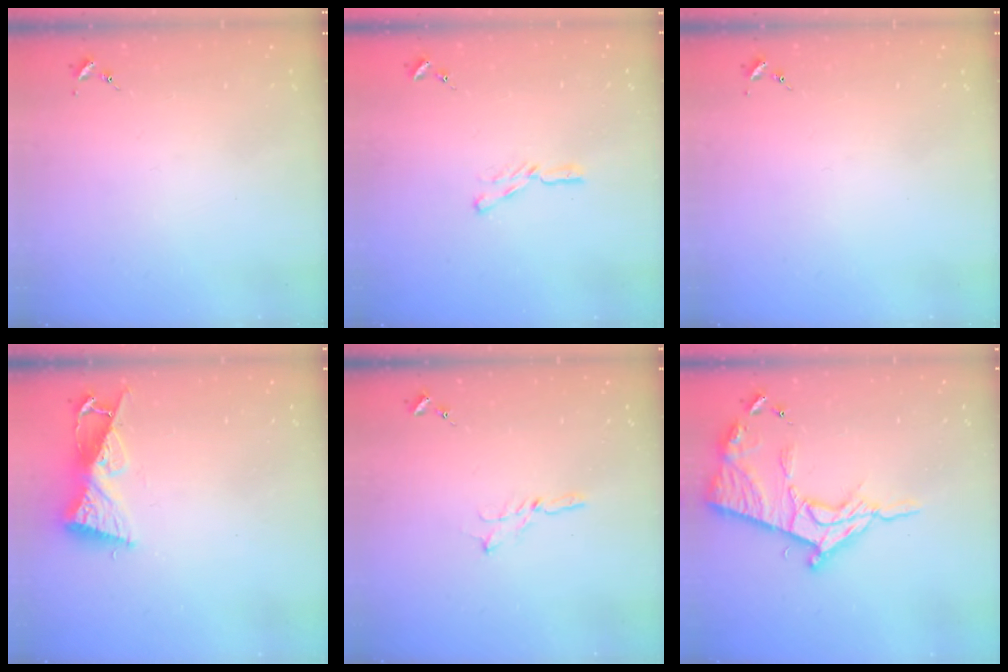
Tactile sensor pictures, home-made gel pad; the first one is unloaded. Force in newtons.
{"total": 4.7, "press": 4.7, "slide": 0.3}
{"total": 0.0}
{"total": 8.9, "press": 8.9, "slide": 0.3}
{"total": 3.5, "press": 3.5, "slide": 0.1}
{"total": 16.8, "press": 16.8, "slide": 1.3}